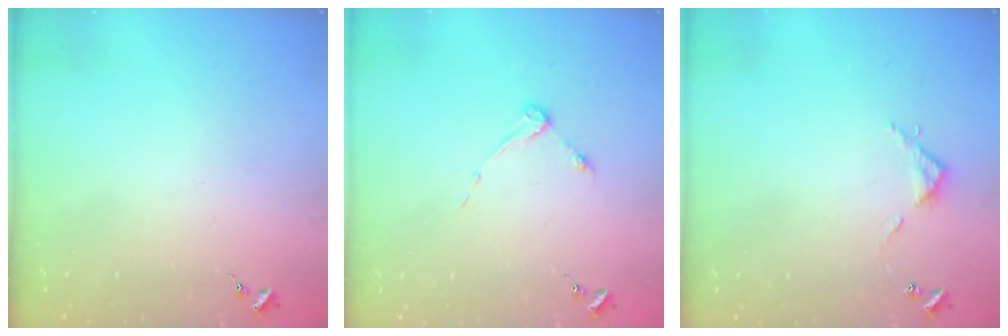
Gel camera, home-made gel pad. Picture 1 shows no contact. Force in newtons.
{"total": 3.7, "press": 3.7, "slide": 0.5}
{"total": 3.9, "press": 3.9, "slide": 0.3}